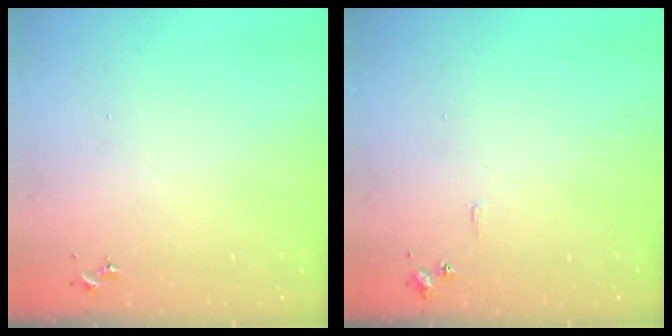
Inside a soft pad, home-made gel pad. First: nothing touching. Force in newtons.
{"total": 4.5, "press": 4.4, "slide": 0.6}